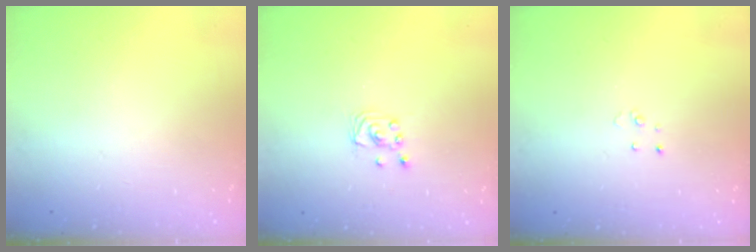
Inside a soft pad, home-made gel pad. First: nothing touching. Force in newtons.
{"total": 2.2, "press": 2.2, "slide": 0.2}
{"total": 2.5, "press": 2.5, "slide": 0.2}